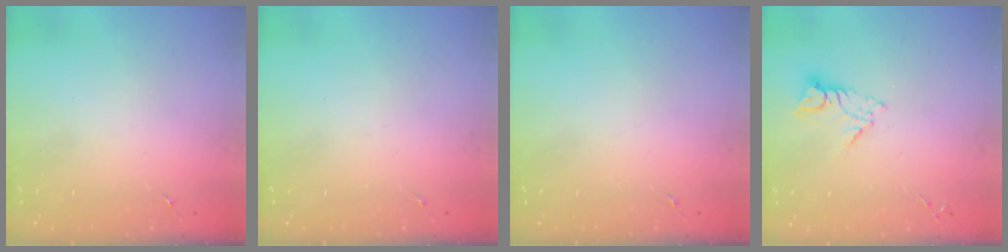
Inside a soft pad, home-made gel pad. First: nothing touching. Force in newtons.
{"total": 0.0}
{"total": 0.0}
{"total": 8.4, "press": 8.4, "slide": 0.9}